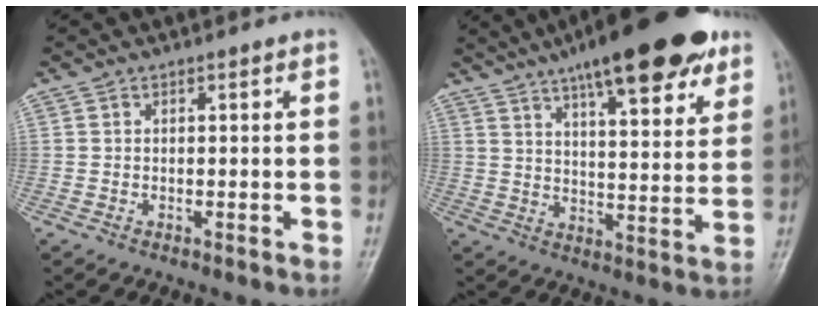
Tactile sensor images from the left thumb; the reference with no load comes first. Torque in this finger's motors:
{"motor_torque": [2.75, 1.08, 1.82, -0.95, 0.16]}